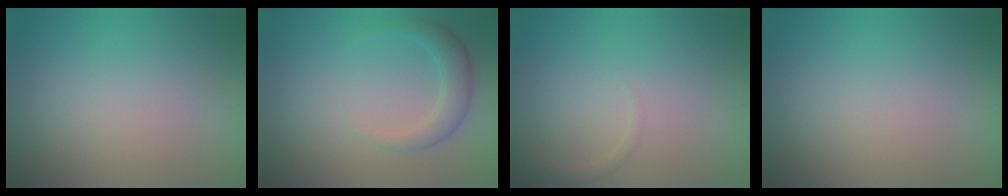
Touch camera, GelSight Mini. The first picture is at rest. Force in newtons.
{"total": 2.7, "press": 2.6, "slide": 0.4}
{"total": 0.8, "press": 0.8, "slide": 0.1}
{"total": 0.0}